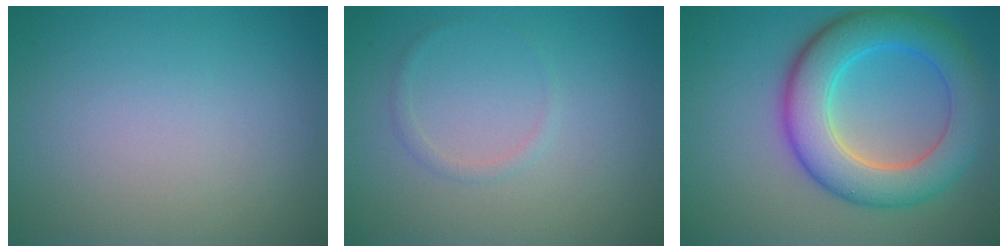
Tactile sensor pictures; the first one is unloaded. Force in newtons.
{"total": 0.8, "press": 0.8, "slide": 0.0}
{"total": 8.1, "press": 8.1, "slide": 0.2}